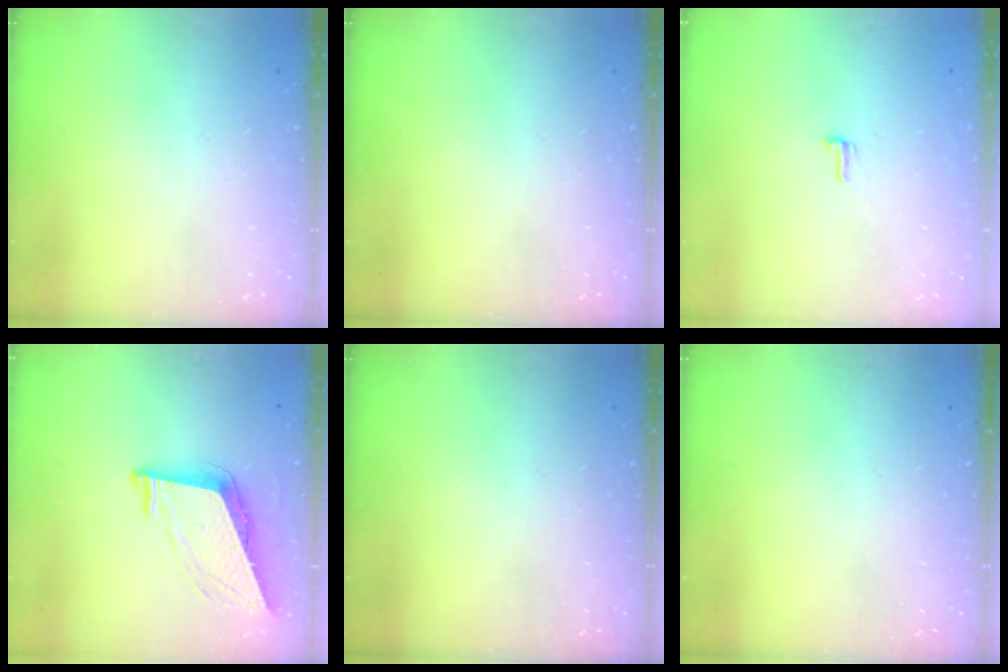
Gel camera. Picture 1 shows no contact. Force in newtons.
{"total": 0.0}
{"total": 5.1, "press": 4.7, "slide": 2.0}
{"total": 9.0, "press": 8.4, "slide": 3.2}
{"total": 0.0}
{"total": 0.0}